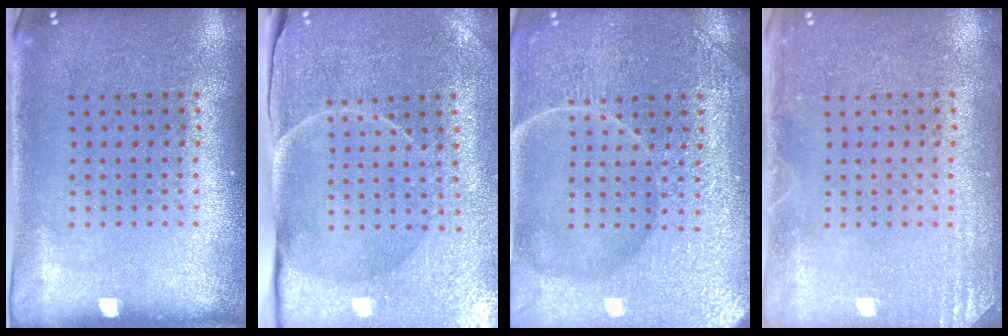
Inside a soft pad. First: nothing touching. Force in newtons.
{"total": 3.6, "press": 3.6, "slide": 0.6}
{"total": 4.9, "press": 4.9, "slide": 0.6}
{"total": 2.0, "press": 2.0, "slide": 0.4}